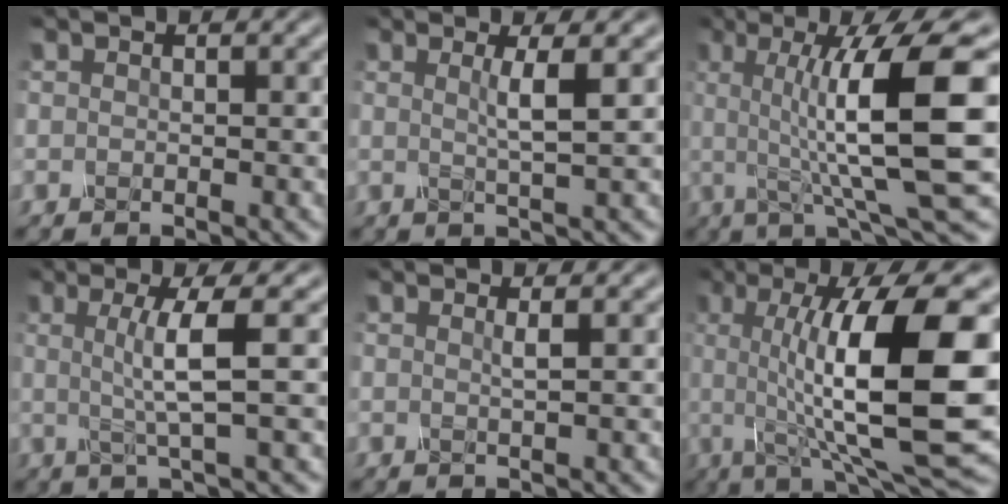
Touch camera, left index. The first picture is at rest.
{"total": 2.6, "force": [0.6, 0.4, 2.5], "torque": [-0.042, -0.001, 0.005]}
{"total": 12.1, "force": [0.8, 2.5, 11.9], "torque": [-0.163, 0.005, 0.013]}
{"total": 4.3, "force": [0.3, 0.6, 4.2], "torque": [-0.076, -0.001, 0.007]}
{"total": 0.9, "force": [0.2, 0.3, 0.9], "torque": [-0.009, -0.001, -0.001]}
{"total": 14.4, "force": [0.4, 3.8, 13.9], "torque": [-0.194, -0.002, 0.005]}